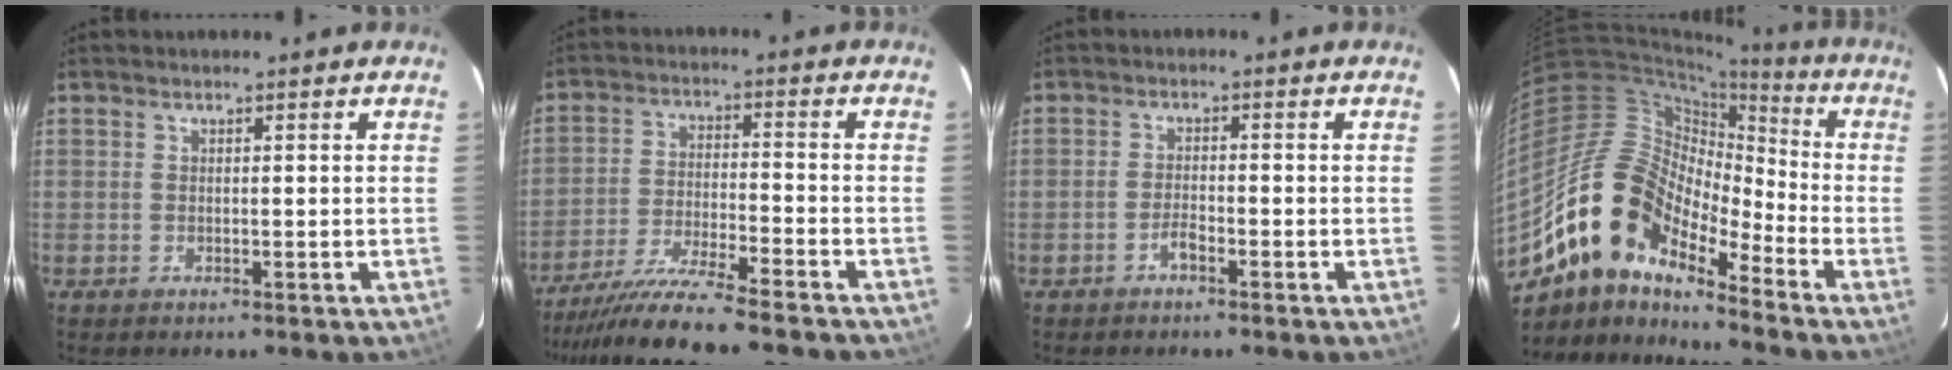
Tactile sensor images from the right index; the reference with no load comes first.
{"total": 14.4, "force": [-12.9, -0.1, 6.3], "torque": [-0.135, -0.027, -0.223]}
{"total": 2.1, "force": [-1.5, 0.6, 1.3], "torque": [-0.030, 0.005, -0.031]}
{"total": 16.5, "force": [-11.7, 6.8, 9.4], "torque": [-0.160, 0.000, -0.236]}